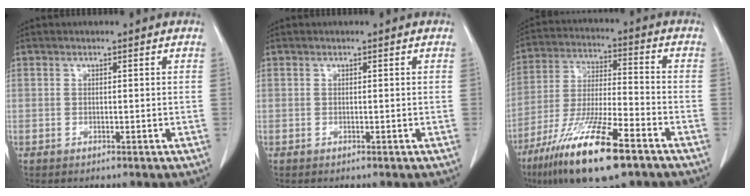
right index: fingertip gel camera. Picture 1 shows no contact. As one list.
[{"total": 0.0}, {"total": 17.6, "force": [-10.7, 2.5, 13.7], "torque": [-0.271, -0.040, -0.193]}]